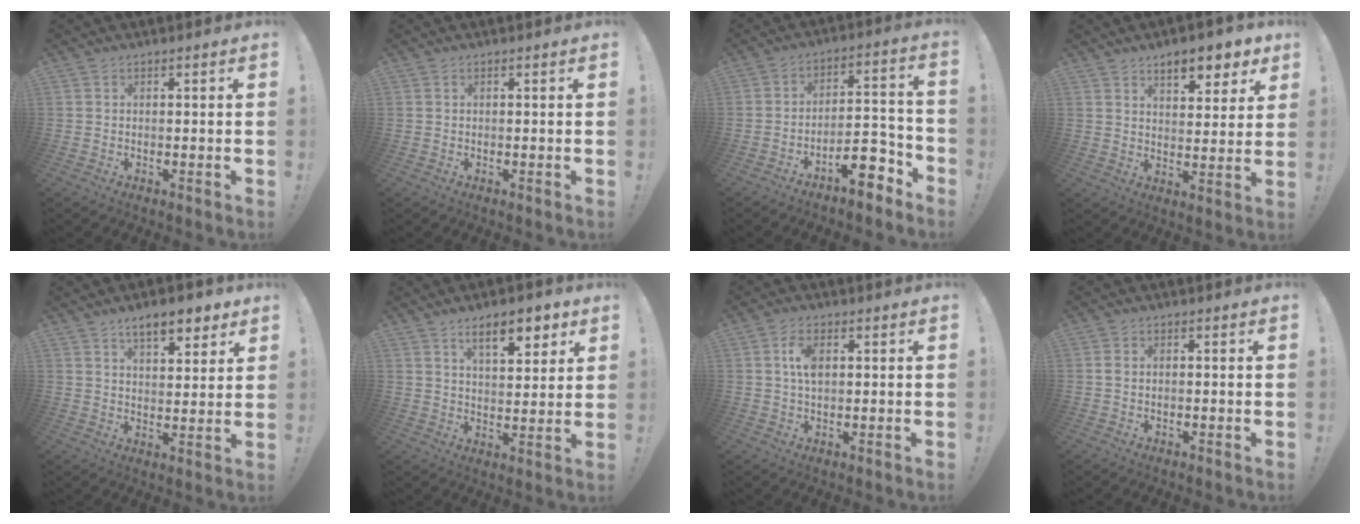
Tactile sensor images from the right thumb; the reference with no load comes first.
{"total": 0.0}
{"total": 11.1, "force": [-7.9, 4.0, 6.6], "torque": [-0.076, 0.051, -0.138]}
{"total": 8.8, "force": [6.1, 3.4, 5.3], "torque": [-0.063, -0.038, 0.106]}
{"total": 9.2, "force": [6.2, 3.6, 5.8], "torque": [-0.077, -0.029, 0.107]}
{"total": 10.6, "force": [6.3, 3.9, 7.6], "torque": [-0.100, -0.025, 0.104]}
{"total": 5.6, "force": [1.2, 3.1, 4.5], "torque": [-0.081, -0.001, 0.017]}
{"total": 1.1, "force": [-0.1, 0.8, 0.7], "torque": [-0.013, 0.005, -0.002]}